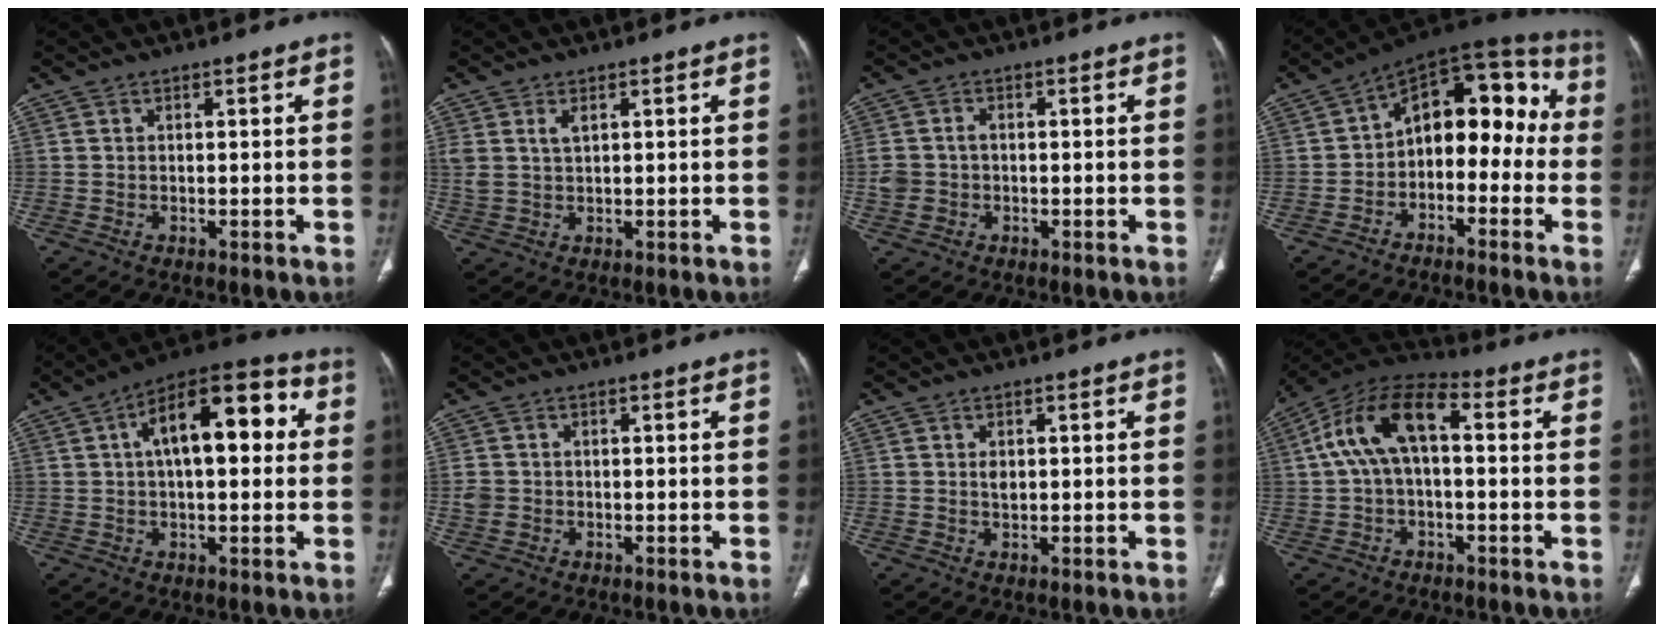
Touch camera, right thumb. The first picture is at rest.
{"total": 3.3, "force": [1.5, 1.7, 2.3], "torque": [-0.049, -0.001, 0.038]}
{"total": 4.1, "force": [-0.2, 3.4, 2.2], "torque": [-0.040, 0.013, 0.000]}
{"total": 15.3, "force": [-1.8, 9.5, 11.9], "torque": [-0.116, 0.067, -0.045]}
{"total": 16.9, "force": [3.6, 7.9, 14.5], "torque": [-0.191, 0.034, 0.045]}
{"total": 2.6, "force": [-0.2, 2.3, 1.2], "torque": [-0.024, 0.004, -0.001]}
{"total": 1.6, "force": [0.4, 1.0, 1.2], "torque": [-0.015, -0.003, 0.007]}
{"total": 12.8, "force": [1.4, 6.5, 10.9], "torque": [-0.207, 0.043, 0.016]}